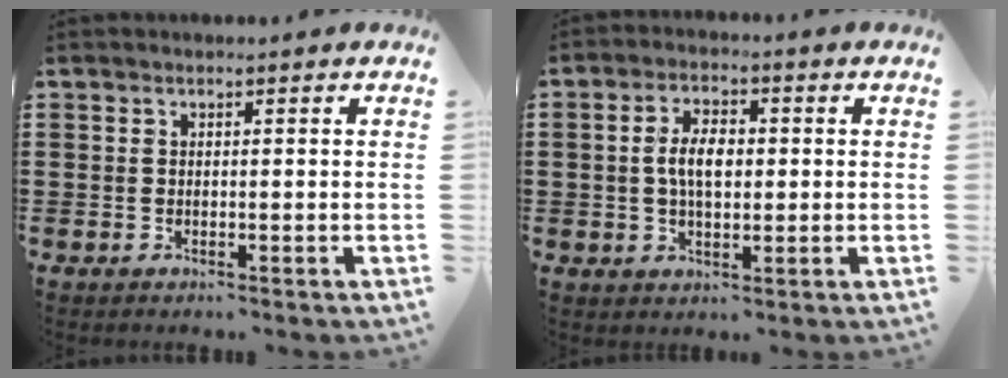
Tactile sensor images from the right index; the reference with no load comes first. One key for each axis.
{"total": 5.3, "fx": 0.2, "fy": 2.7, "fz": 4.5, "tx": -0.089, "ty": 0.003, "tz": -0.004}